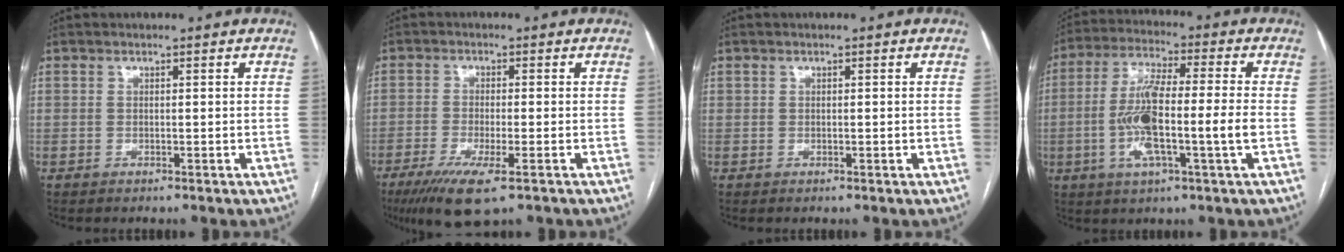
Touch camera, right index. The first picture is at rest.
{"total": 8.6, "force": [-5.1, 1.2, 6.8], "torque": [-0.123, -0.024, -0.082]}
{"total": 0.0}
{"total": 12.2, "force": [-2.2, 0.7, 11.9], "torque": [-0.236, 0.007, -0.045]}